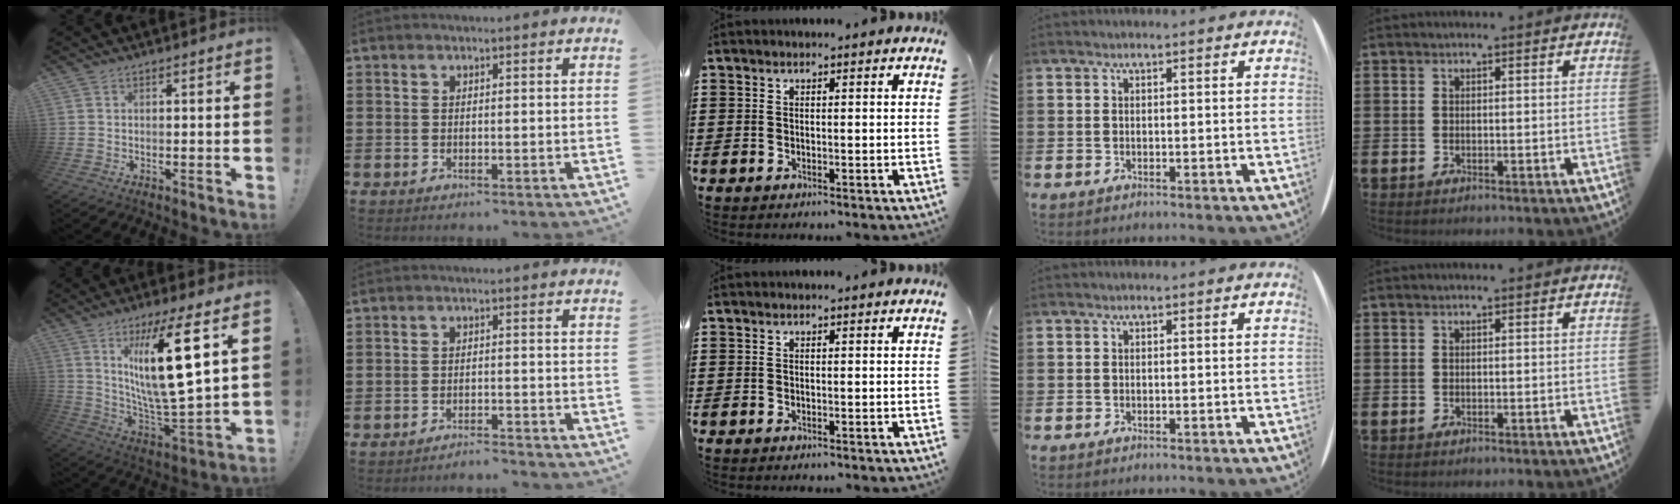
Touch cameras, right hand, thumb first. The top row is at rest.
{"thumb": {"total": 21.5, "force": [8.5, 4.3, 19.2], "torque": [-0.329, -0.060, 0.123]}, "index": {"total": 2.4, "force": [-2.4, -0.1, 0.2], "torque": [-0.008, 0.002, -0.051]}}